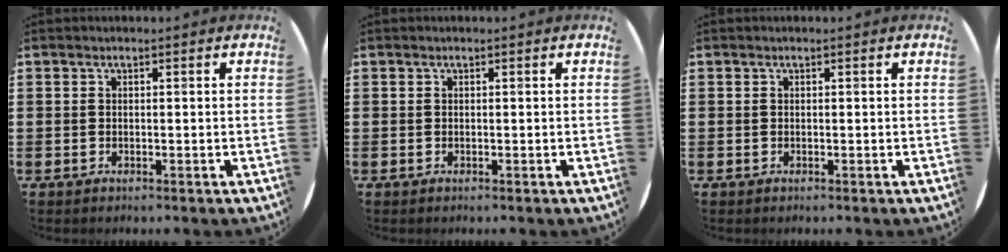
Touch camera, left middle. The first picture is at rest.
{"total": 0.0}
{"total": 0.0}